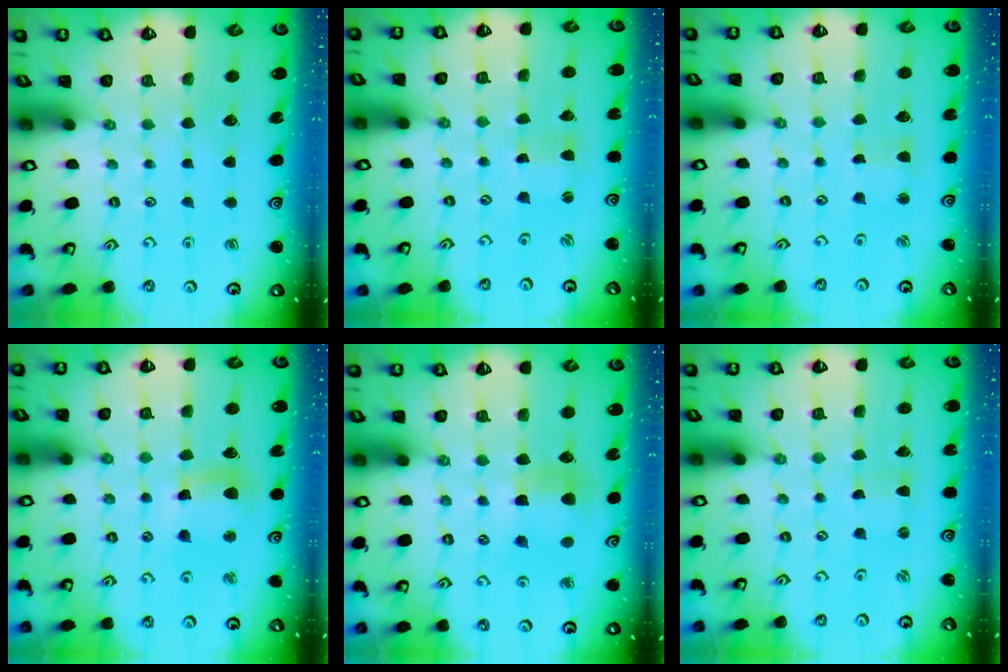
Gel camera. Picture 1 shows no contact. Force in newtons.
{"total": 0.8, "press": 0.8, "slide": 0.2}
{"total": 2.3, "press": 2.3, "slide": 0.4}
{"total": 10.6, "press": 10.5, "slide": 1.5}
{"total": 5.8, "press": 5.8, "slide": 0.5}
{"total": 1.0, "press": 1.0, "slide": 0.1}